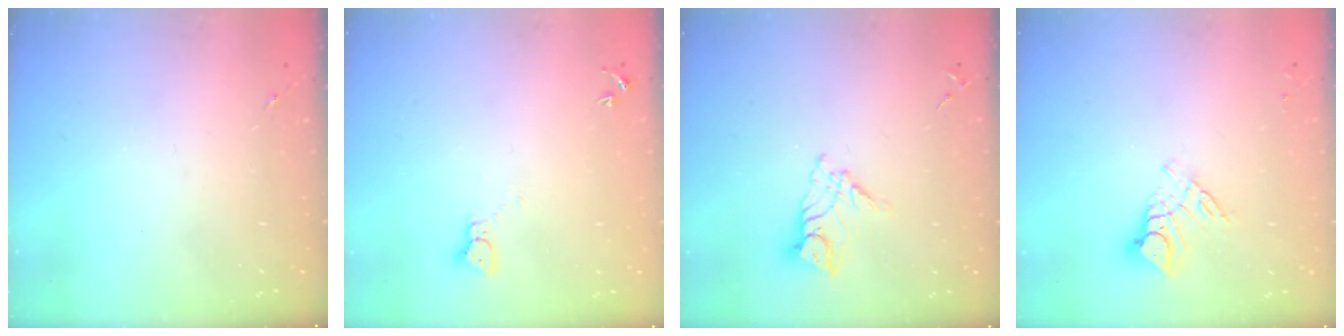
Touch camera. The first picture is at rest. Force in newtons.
{"total": 2.3, "press": 2.3, "slide": 0.3}
{"total": 9.7, "press": 9.6, "slide": 0.9}
{"total": 9.2, "press": 9.1, "slide": 0.8}